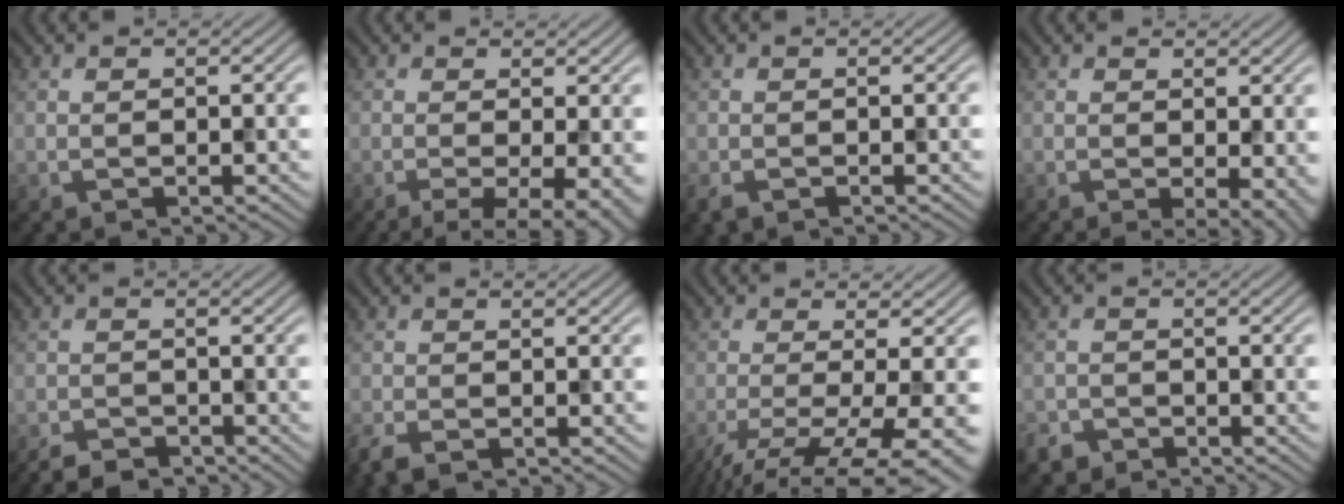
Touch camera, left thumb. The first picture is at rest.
{"total": 6.8, "force": [-2.5, 1.8, 6.1], "torque": [-0.092, -0.007, -0.037]}
{"total": 1.8, "force": [-1.4, 0.7, 0.9], "torque": [-0.023, -0.008, -0.027]}
{"total": 4.4, "force": [-0.2, 1.4, 4.1], "torque": [-0.060, -0.008, 0.001]}
{"total": 3.3, "force": [-3.0, 0.9, 1.0], "torque": [-0.019, -0.004, -0.058]}
{"total": 3.0, "force": [-2.4, 0.8, 1.6], "torque": [-0.037, -0.013, -0.051]}
{"total": 12.7, "force": [-6.9, 3.1, 10.2], "torque": [-0.182, -0.025, -0.092]}
{"total": 2.2, "force": [-1.9, 1.1, 0.2], "torque": [-0.003, -0.002, -0.047]}